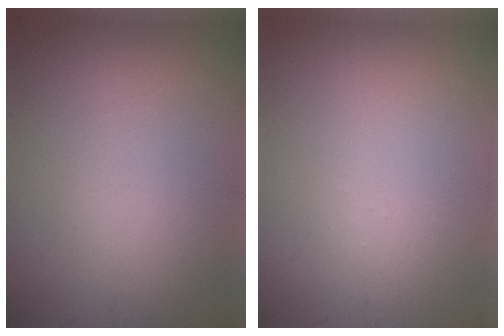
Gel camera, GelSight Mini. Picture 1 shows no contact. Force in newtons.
{"total": 0.0}